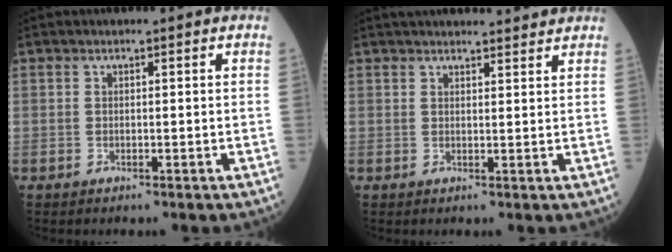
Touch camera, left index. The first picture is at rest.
{"total": 11.4, "force": [10.7, 1.7, 3.5], "torque": [-0.037, 0.023, 0.134]}